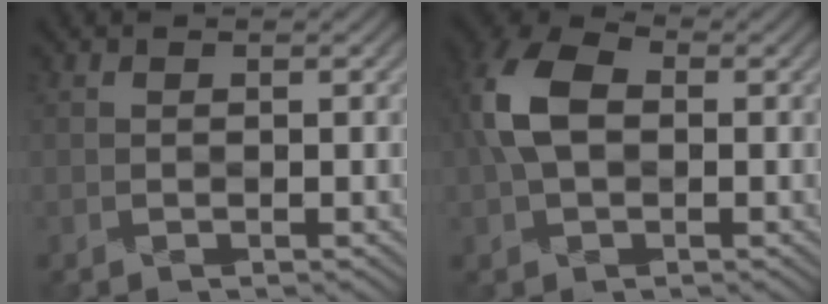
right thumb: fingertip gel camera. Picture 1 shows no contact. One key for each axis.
{"total": 7.4, "fx": 0.9, "fy": 4.8, "fz": 5.6, "tx": -0.141, "ty": 0.020, "tz": 0.002}